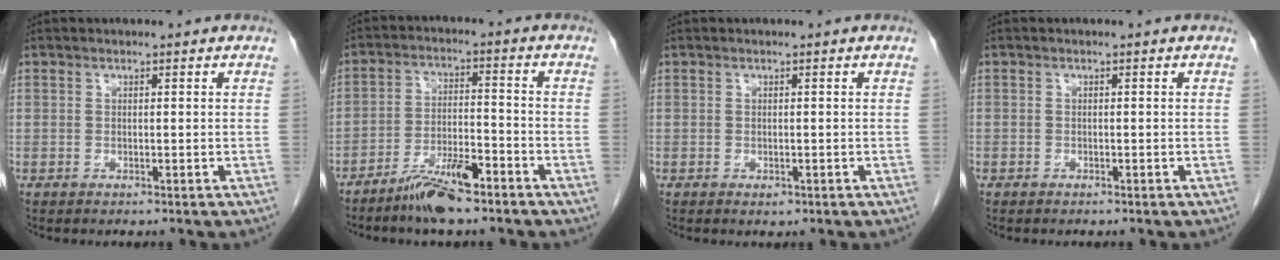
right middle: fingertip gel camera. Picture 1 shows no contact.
{"total": 7.7, "force": [-5.6, 1.6, 5.1], "torque": [-0.095, -0.004, -0.102]}
{"total": 0.7, "force": [-0.3, 0.4, 0.5], "torque": [-0.006, 0.000, -0.001]}
{"total": 0.5, "force": [-0.4, 0.3, 0.0], "torque": [-0.006, 0.002, -0.010]}